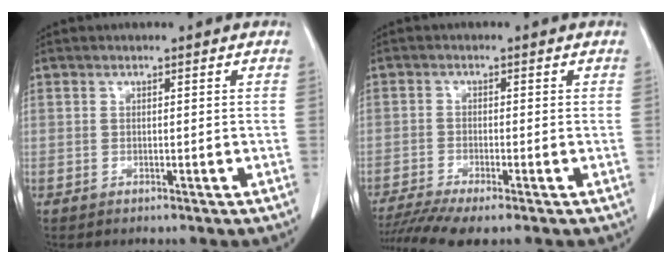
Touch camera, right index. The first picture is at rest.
{"total": 6.3, "force": [-4.7, 0.3, 4.2], "torque": [-0.075, -0.007, -0.080]}